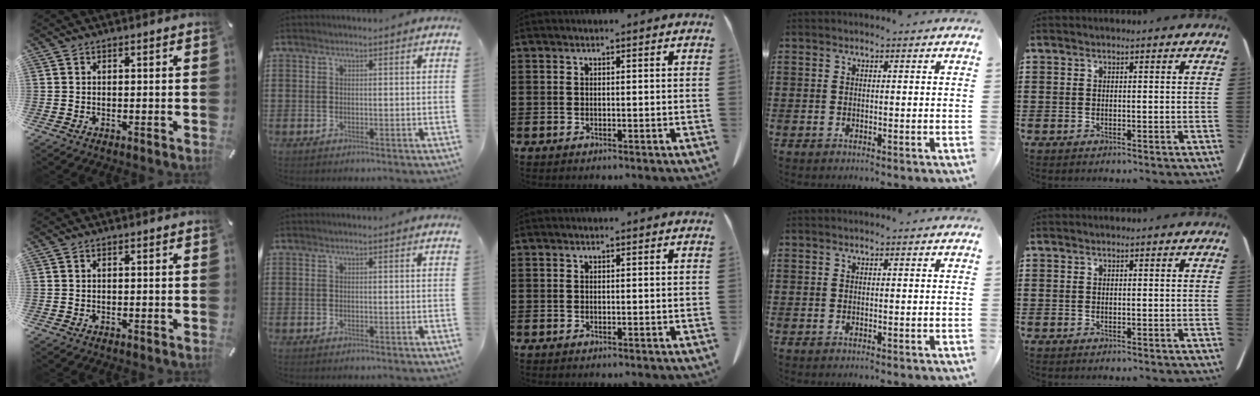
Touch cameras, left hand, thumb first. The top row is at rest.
{}